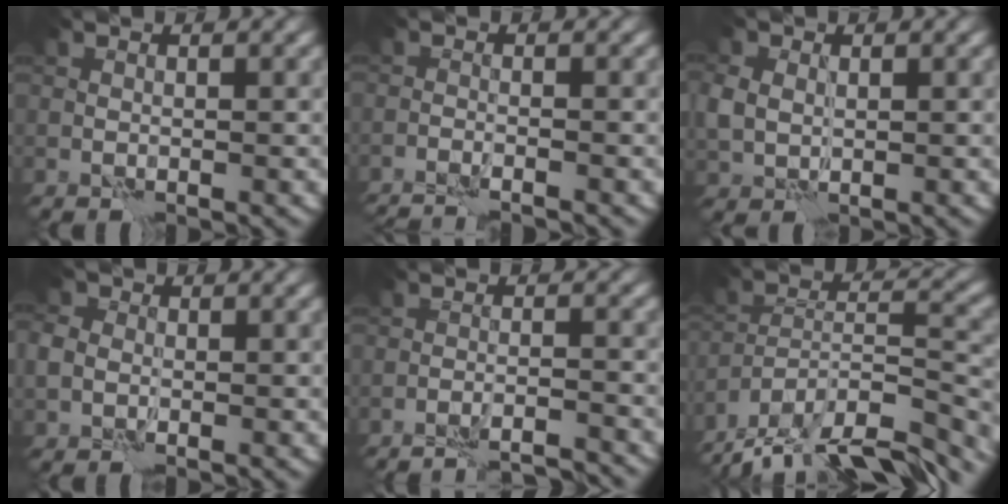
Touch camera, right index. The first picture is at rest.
{"total": 3.1, "force": [-3.0, 0.1, 0.8], "torque": [-0.017, -0.001, -0.047]}
{"total": 2.4, "force": [0.6, 1.9, 1.3], "torque": [-0.035, 0.003, 0.007]}
{"total": 2.8, "force": [-0.1, 2.4, 1.4], "torque": [-0.019, 0.004, -0.012]}
{"total": 7.7, "force": [-7.4, 1.1, 1.9], "torque": [-0.018, 0.013, -0.097]}
{"total": 15.6, "force": [-13.6, 4.4, 6.3], "torque": [-0.104, 0.002, -0.199]}